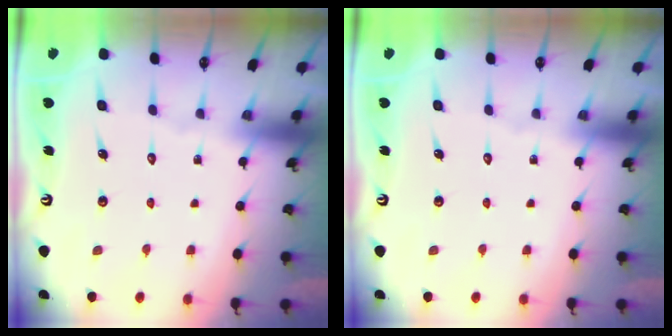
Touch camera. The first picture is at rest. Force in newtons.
{"total": 0.0}